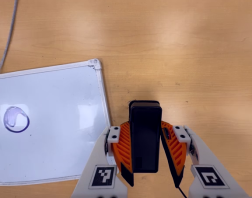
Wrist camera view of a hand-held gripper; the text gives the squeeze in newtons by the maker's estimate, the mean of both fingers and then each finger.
{"total": 4.4, "left": 3.6, "right": 5.2}